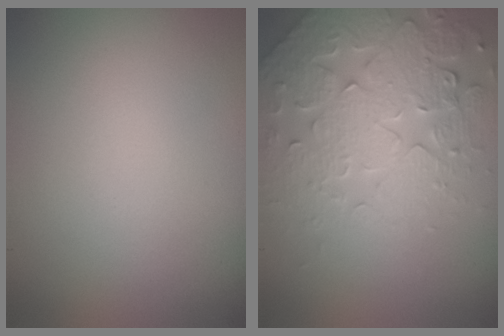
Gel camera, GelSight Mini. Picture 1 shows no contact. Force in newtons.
{"total": 5.5, "press": 5.0, "slide": 2.1}